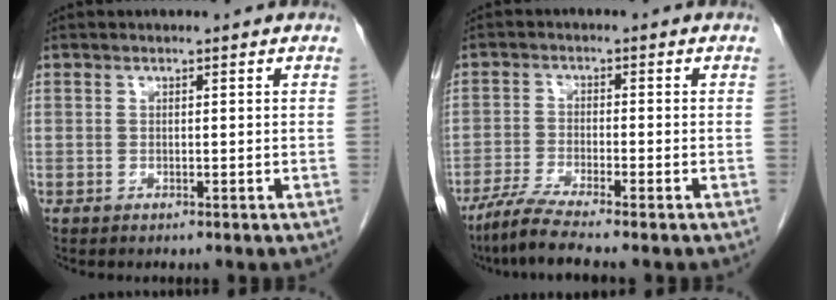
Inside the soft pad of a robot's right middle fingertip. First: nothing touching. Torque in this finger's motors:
{"motor_torque": [-0.25, -0.16, 0.05, 0.02]}